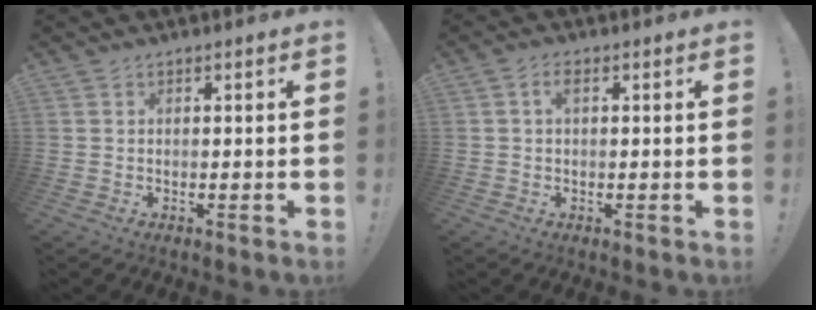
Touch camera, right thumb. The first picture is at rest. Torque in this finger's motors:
{"motor_torque": [-0.33, 0.11, -0.21, 0.20, -0.06]}